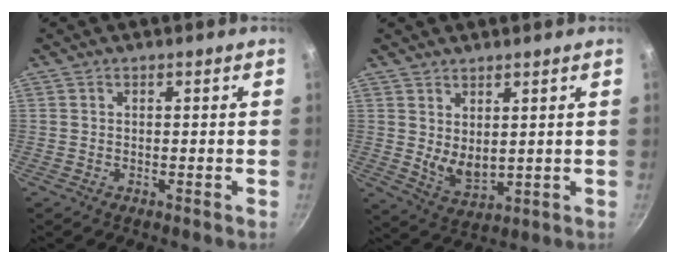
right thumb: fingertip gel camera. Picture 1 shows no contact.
{"total": 5.8, "force": [2.4, 3.1, 4.3], "torque": [-0.067, -0.029, 0.053]}